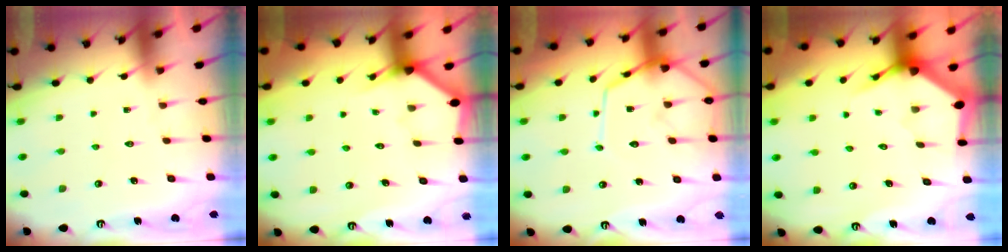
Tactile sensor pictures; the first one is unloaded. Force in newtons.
{"total": 3.6, "press": 3.5, "slide": 0.2}
{"total": 11.3, "press": 11.3, "slide": 1.1}
{"total": 3.8, "press": 3.8, "slide": 0.5}